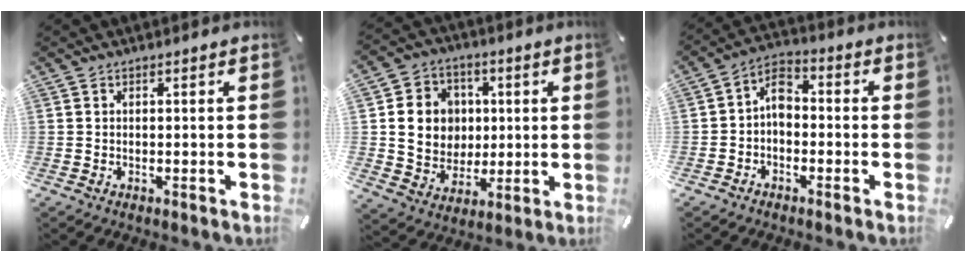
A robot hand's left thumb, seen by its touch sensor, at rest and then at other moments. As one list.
[{"total": 12.3, "force": [1.4, 11.3, 4.8], "torque": [-0.079, 0.007, 0.036]}, {"total": 6.5, "force": [-1.9, 4.9, 3.8], "torque": [-0.079, 0.013, -0.038]}]